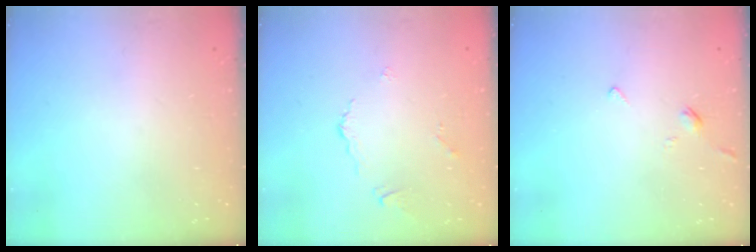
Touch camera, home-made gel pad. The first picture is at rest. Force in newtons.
{"total": 2.8, "press": 2.8, "slide": 0.6}
{"total": 2.1, "press": 2.0, "slide": 0.6}